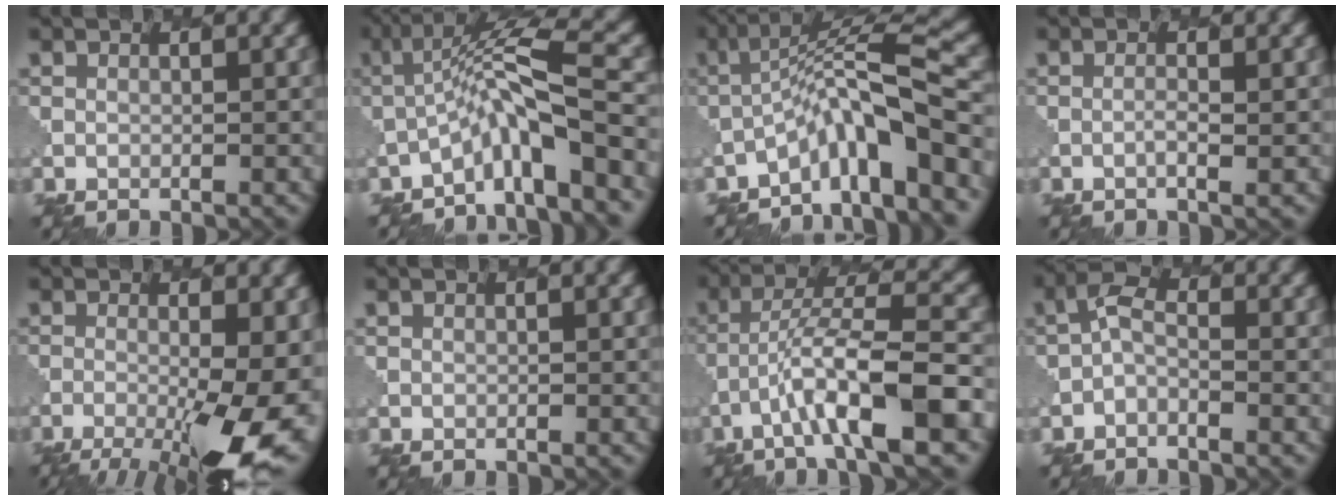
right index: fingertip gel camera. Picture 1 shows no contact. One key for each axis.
{"total": 6.7, "fx": -2.8, "fy": 1.1, "fz": 6.0, "tx": -0.096, "ty": 0.020, "tz": -0.054}
{"total": 7.5, "fx": -4.0, "fy": 1.3, "fz": 6.2, "tx": -0.096, "ty": 0.018, "tz": -0.071}
{"total": 0.7, "fx": 0.1, "fy": 0.1, "fz": 0.7, "tx": -0.012, "ty": 0.004, "tz": 0.001}
{"total": 11.6, "fx": -4.2, "fy": 3.5, "fz": 10.2, "tx": -0.154, "ty": -0.016, "tz": -0.056}
{"total": 0.0}
{"total": 8.5, "fx": -3.4, "fy": 1.6, "fz": 7.6, "tx": -0.133, "ty": 0.014, "tz": -0.057}
{"total": 1.6, "fx": -0.8, "fy": 0.8, "fz": 1.1, "tx": -0.026, "ty": 0.006, "tz": -0.021}